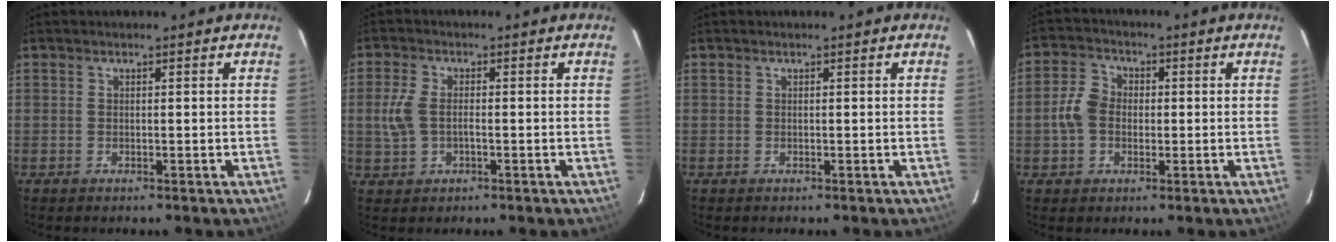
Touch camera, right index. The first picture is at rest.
{"total": 5.0, "force": [-0.5, 2.9, 4.0], "torque": [-0.096, 0.003, -0.006]}
{"total": 0.0}
{"total": 6.0, "force": [-0.5, 4.8, 3.7], "torque": [-0.079, 0.017, -0.007]}